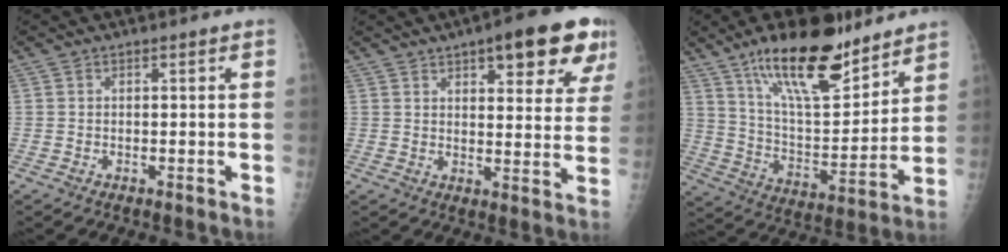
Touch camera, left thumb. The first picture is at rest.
{"total": 16.2, "force": [9.0, 5.5, 12.3], "torque": [-0.124, -0.028, 0.116]}
{"total": 21.5, "force": [14.8, 7.4, 13.7], "torque": [-0.190, -0.078, 0.256]}